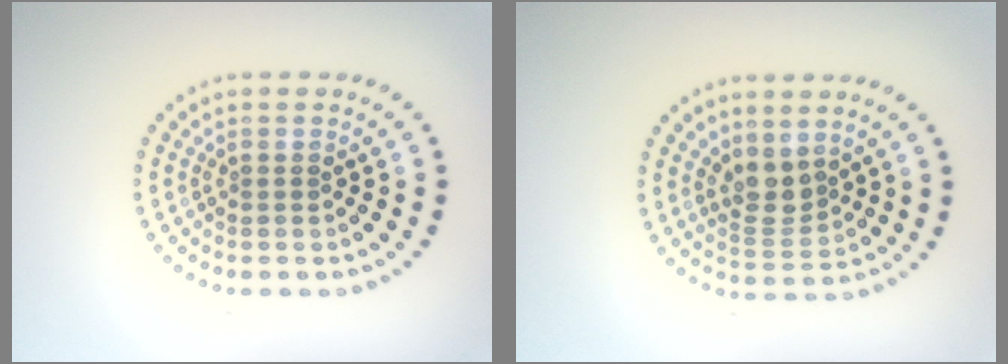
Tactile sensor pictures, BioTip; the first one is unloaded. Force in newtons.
{"total": 2.7, "press": 2.2, "slide": 1.5}